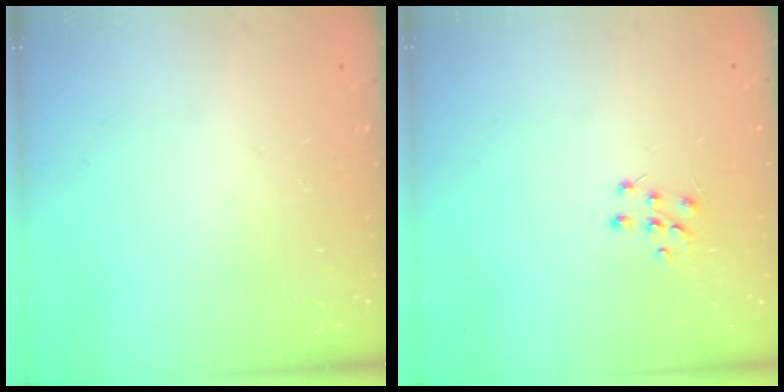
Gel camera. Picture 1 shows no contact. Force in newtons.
{"total": 7.2, "press": 7.1, "slide": 0.7}